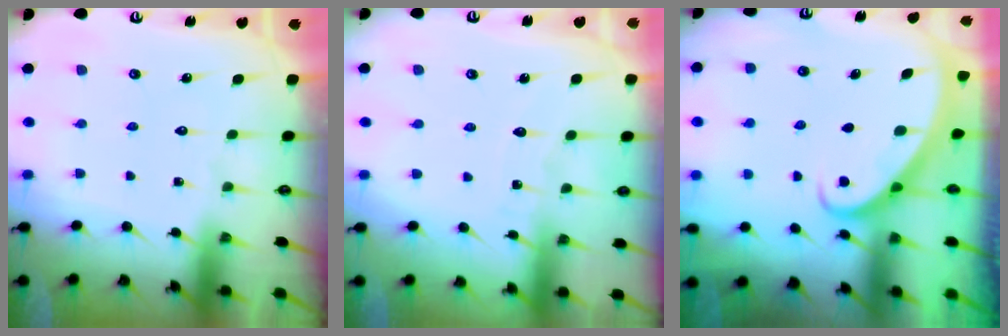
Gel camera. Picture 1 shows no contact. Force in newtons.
{"total": 3.9, "press": 3.9, "slide": 0.2}
{"total": 2.8, "press": 2.8, "slide": 0.2}